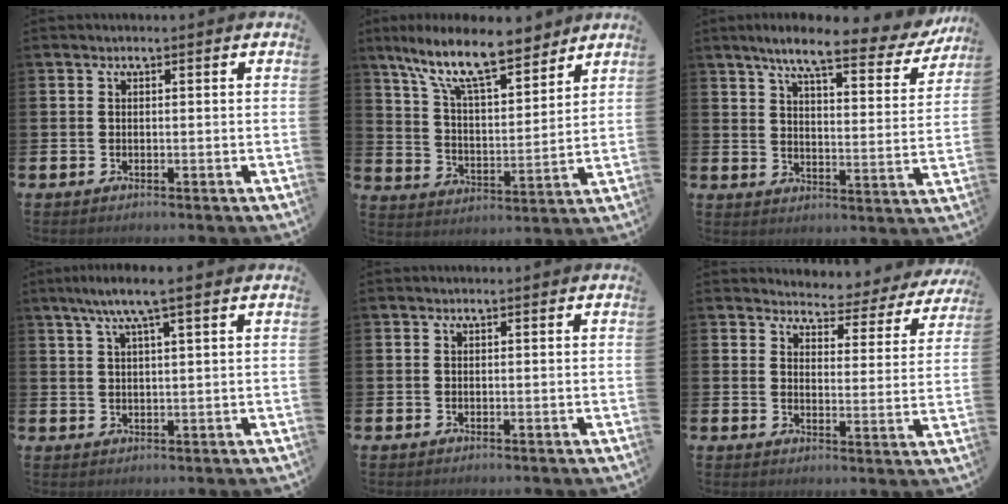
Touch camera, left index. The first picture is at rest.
{"total": 12.4, "force": [10.1, 3.0, 6.5], "torque": [-0.145, -0.048, 0.176]}
{"total": 8.1, "force": [6.7, 1.3, 4.4], "torque": [-0.086, -0.042, 0.106]}
{"total": 4.8, "force": [3.5, 0.1, 3.2], "torque": [-0.071, -0.002, 0.061]}
{"total": 0.0}
{"total": 3.7, "force": [3.6, 1.0, 0.3], "torque": [-0.018, -0.036, 0.055]}